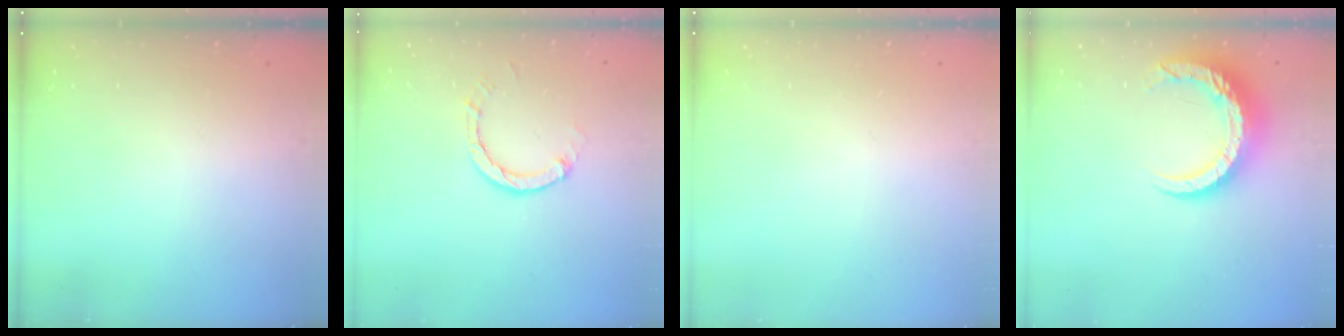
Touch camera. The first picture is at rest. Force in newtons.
{"total": 3.2, "press": 3.2, "slide": 0.2}
{"total": 0.0}
{"total": 12.0, "press": 11.9, "slide": 1.2}